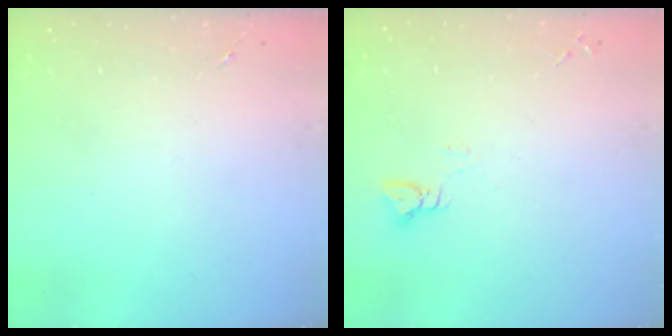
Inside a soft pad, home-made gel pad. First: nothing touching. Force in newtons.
{"total": 2.9, "press": 2.9, "slide": 0.2}